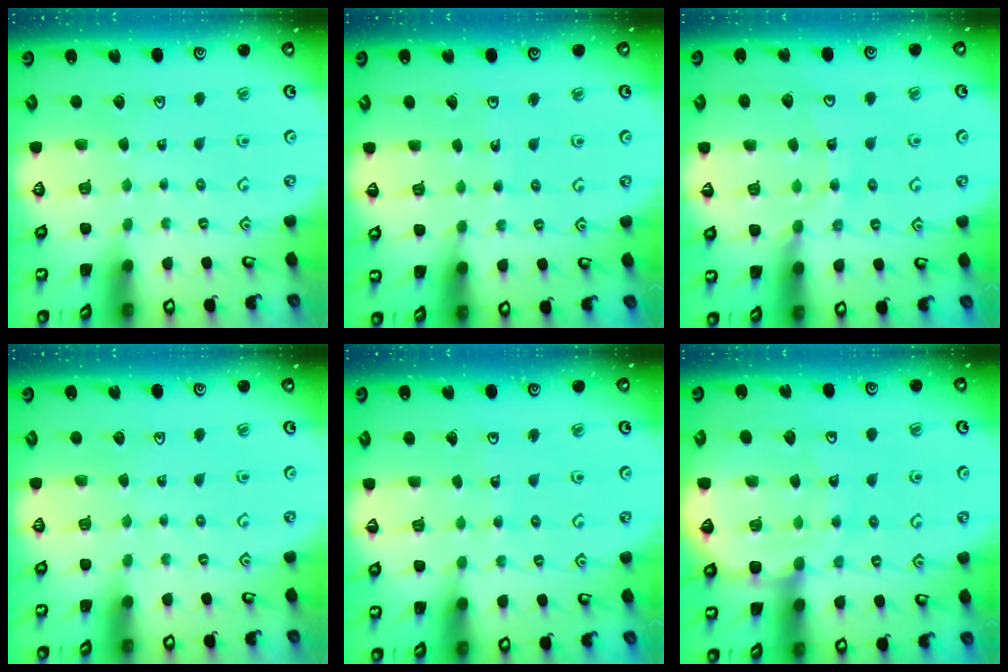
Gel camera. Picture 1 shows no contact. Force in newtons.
{"total": 2.9, "press": 2.9, "slide": 0.3}
{"total": 12.2, "press": 12.2, "slide": 1.4}
{"total": 0.0}
{"total": 3.4, "press": 3.4, "slide": 0.1}
{"total": 10.8, "press": 10.7, "slide": 1.3}